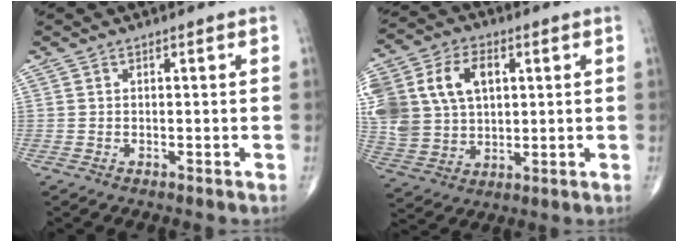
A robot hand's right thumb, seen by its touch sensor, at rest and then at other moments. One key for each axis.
{"total": 20.4, "fx": 5.1, "fy": 14.8, "fz": 13.1, "tx": -0.293, "ty": 0.023, "tz": 0.106}